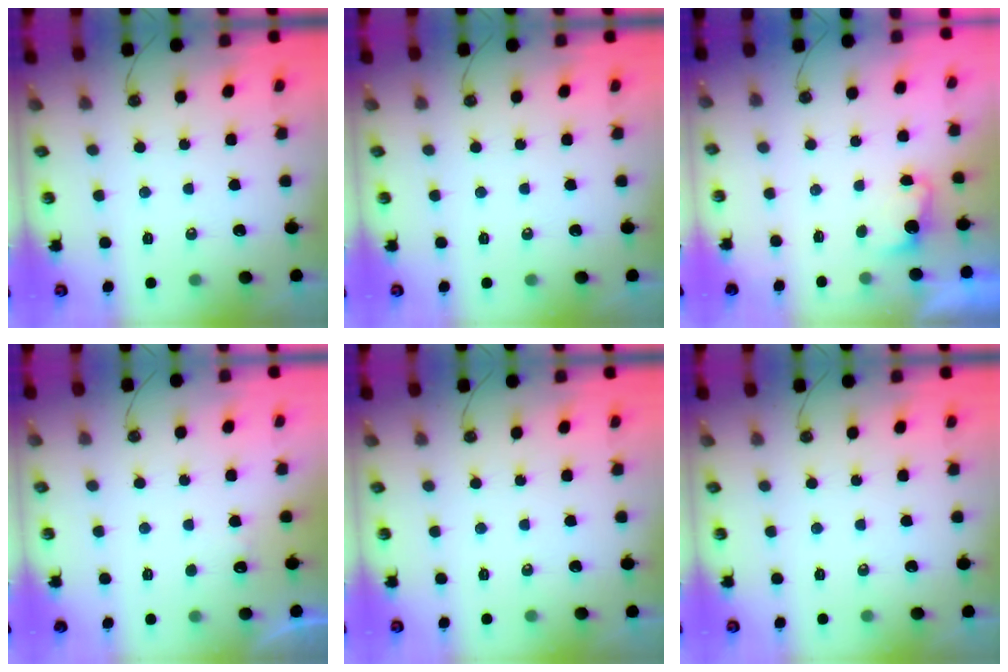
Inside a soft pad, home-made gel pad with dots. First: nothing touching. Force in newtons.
{"total": 0.6, "press": 0.0, "slide": 0.6}
{"total": 1.9, "press": 1.7, "slide": 0.8}
{"total": 3.7, "press": 3.5, "slide": 1.1}
{"total": 0.0}
{"total": 0.0}